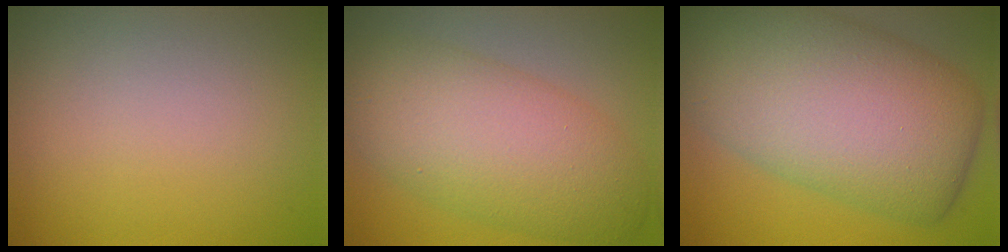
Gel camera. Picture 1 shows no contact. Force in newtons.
{"total": 8.3, "press": 8.3, "slide": 0.2}
{"total": 13.5, "press": 13.5, "slide": 0.6}